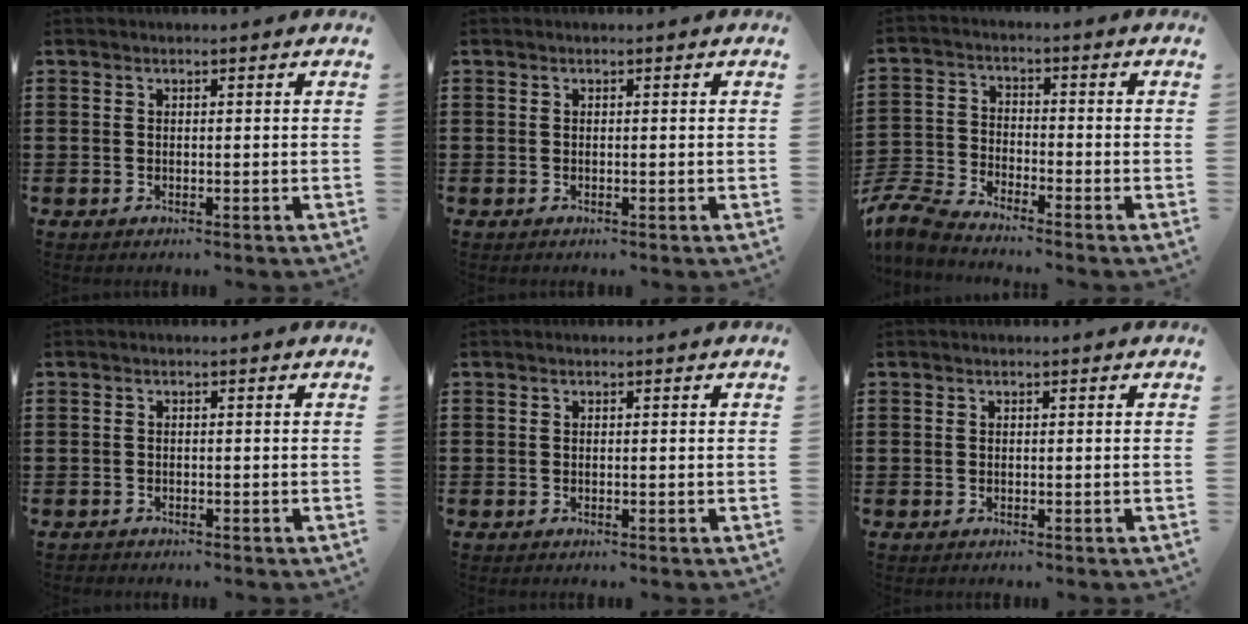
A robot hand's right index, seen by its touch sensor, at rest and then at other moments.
{"total": 0.0}
{"total": 5.7, "force": [-5.5, 0.6, 1.3], "torque": [-0.056, -0.004, -0.117]}
{"total": 0.8, "force": [-0.7, 0.3, -0.1], "torque": [0.000, 0.004, -0.018]}
{"total": 0.0}
{"total": 0.0}